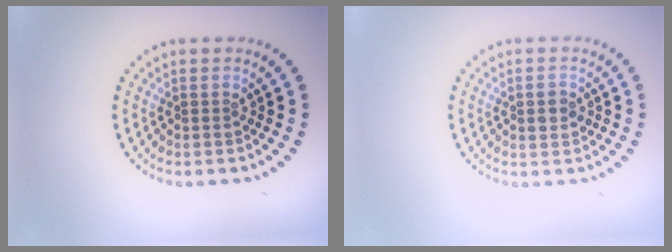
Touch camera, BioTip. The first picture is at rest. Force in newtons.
{"total": 1.6, "press": 1.6, "slide": 0.0}